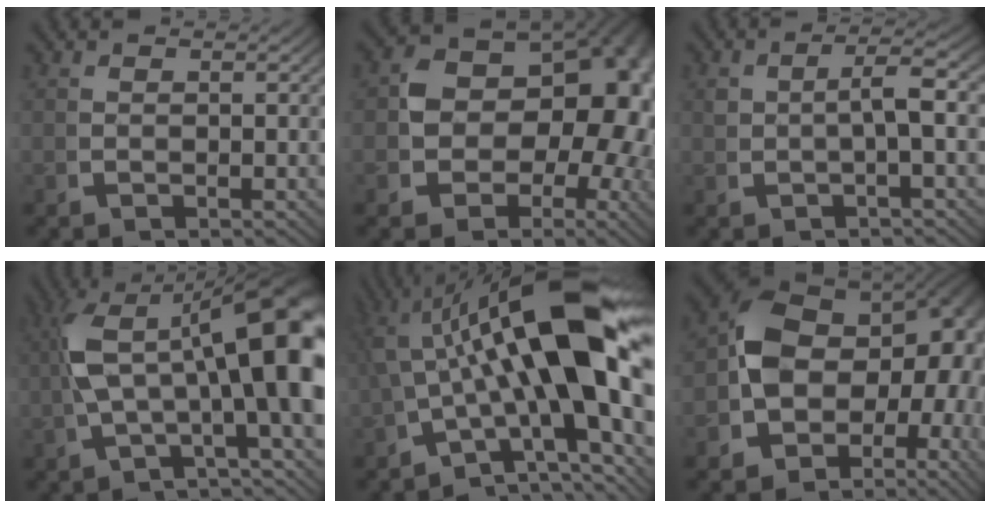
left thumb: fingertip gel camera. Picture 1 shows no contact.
{"total": 15.8, "force": [0.6, 11.6, 10.7], "torque": [-0.166, -0.019, 0.006]}
{"total": 3.3, "force": [0.1, 1.5, 3.0], "torque": [-0.062, 0.004, 0.006]}
{"total": 14.5, "force": [0.6, 6.7, 12.9], "torque": [-0.200, -0.007, 0.011]}
{"total": 20.5, "force": [0.5, 10.4, 17.7], "torque": [-0.288, -0.021, 0.016]}
{"total": 15.6, "force": [-1.1, 11.3, 10.6], "torque": [-0.196, -0.038, -0.013]}